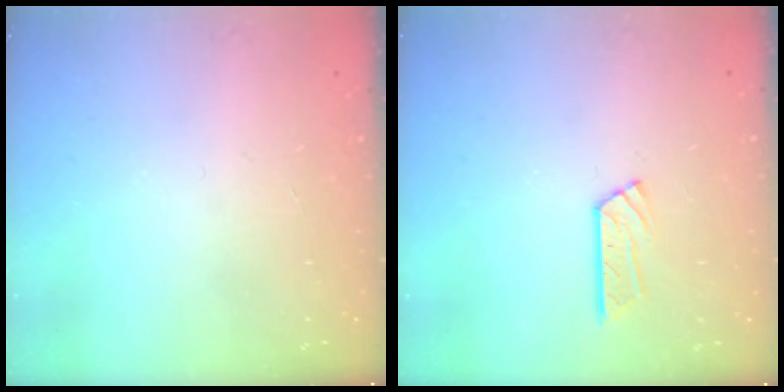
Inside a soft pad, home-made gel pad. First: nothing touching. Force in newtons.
{"total": 5.4, "press": 5.4, "slide": 0.2}